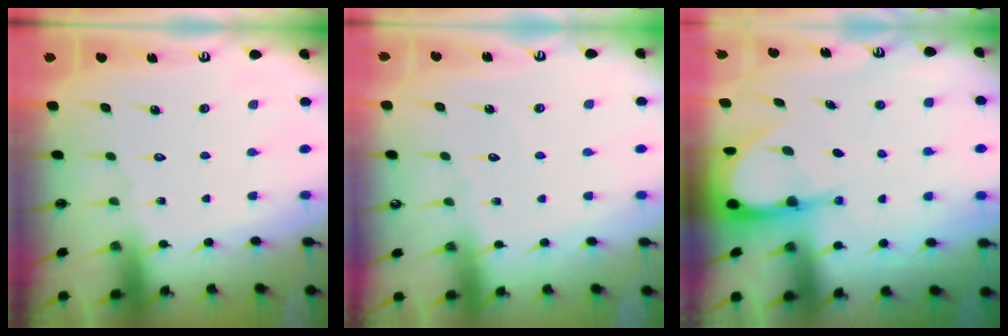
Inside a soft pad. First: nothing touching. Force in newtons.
{"total": 2.1, "press": 2.1, "slide": 0.1}
{"total": 6.7, "press": 6.7, "slide": 0.9}